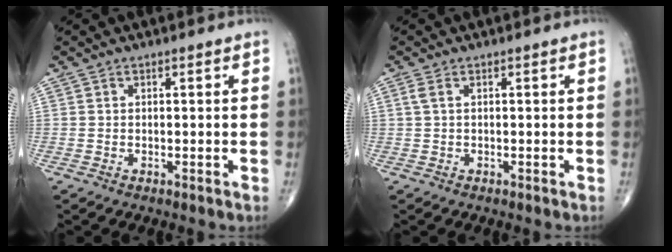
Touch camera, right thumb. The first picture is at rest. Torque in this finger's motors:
{"motor_torque": [-0.26, 0.19, -0.02, 0.16, 0.05]}